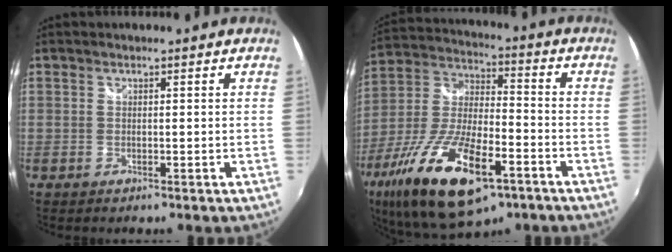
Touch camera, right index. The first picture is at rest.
{"total": 23.9, "force": [-12.3, 9.1, 18.3], "torque": [-0.375, -0.049, -0.215]}